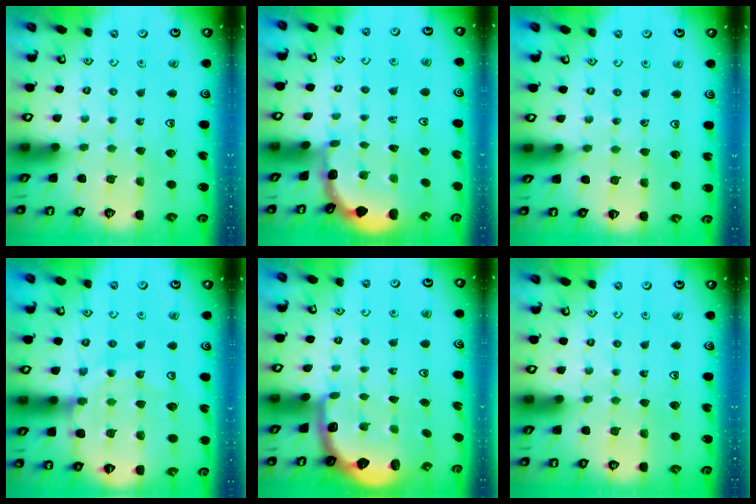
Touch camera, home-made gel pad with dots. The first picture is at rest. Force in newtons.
{"total": 1.6, "press": 1.6, "slide": 0.1}
{"total": 2.7, "press": 2.7, "slide": 0.2}
{"total": 14.6, "press": 14.1, "slide": 3.5}
{"total": 2.6, "press": 2.1, "slide": 1.7}
{"total": 0.0}